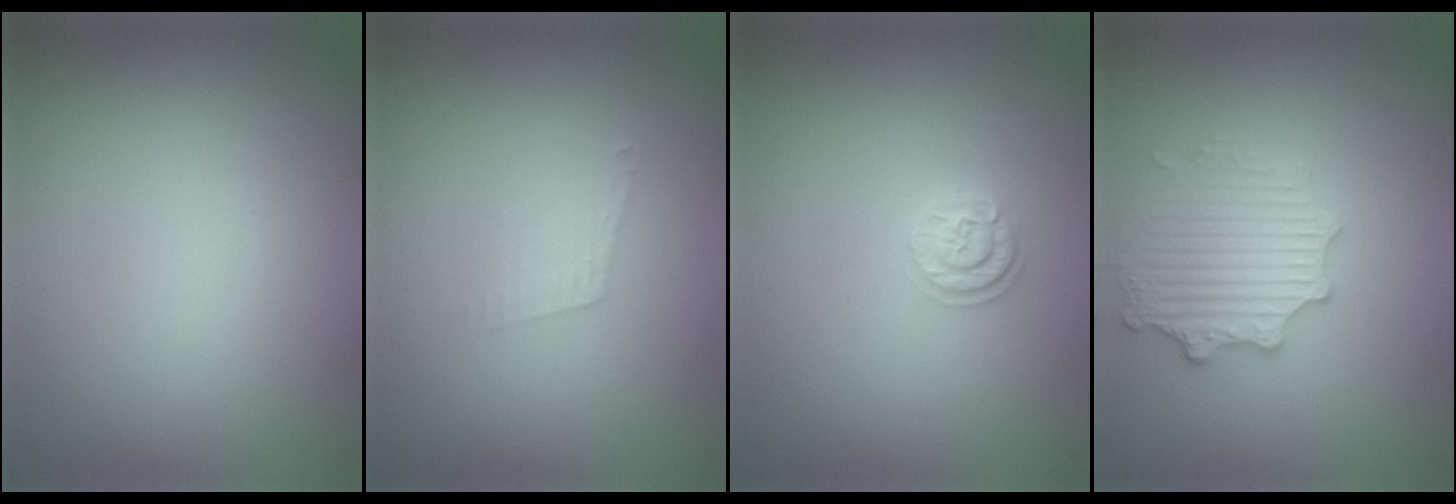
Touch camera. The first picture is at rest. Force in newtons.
{"total": 1.3, "press": 1.3, "slide": 0.1}
{"total": 1.7, "press": 1.7, "slide": 0.3}
{"total": 3.5, "press": 3.3, "slide": 1.0}